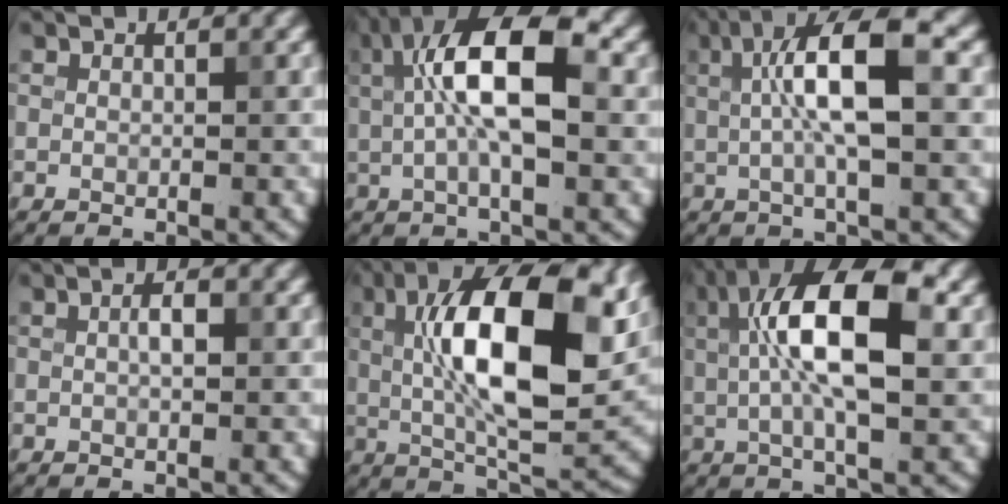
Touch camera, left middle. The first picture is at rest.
{"total": 9.1, "force": [1.7, 3.3, 8.3], "torque": [-0.142, 0.017, 0.019]}
{"total": 7.6, "force": [1.4, 2.0, 7.2], "torque": [-0.120, 0.014, 0.016]}
{"total": 1.1, "force": [0.1, 0.4, 1.0], "torque": [-0.019, 0.001, 0.002]}
{"total": 14.0, "force": [2.6, 5.4, 12.6], "torque": [-0.194, 0.008, 0.036]}
{"total": 10.0, "force": [2.2, 3.5, 9.1], "torque": [-0.155, 0.015, 0.031]}